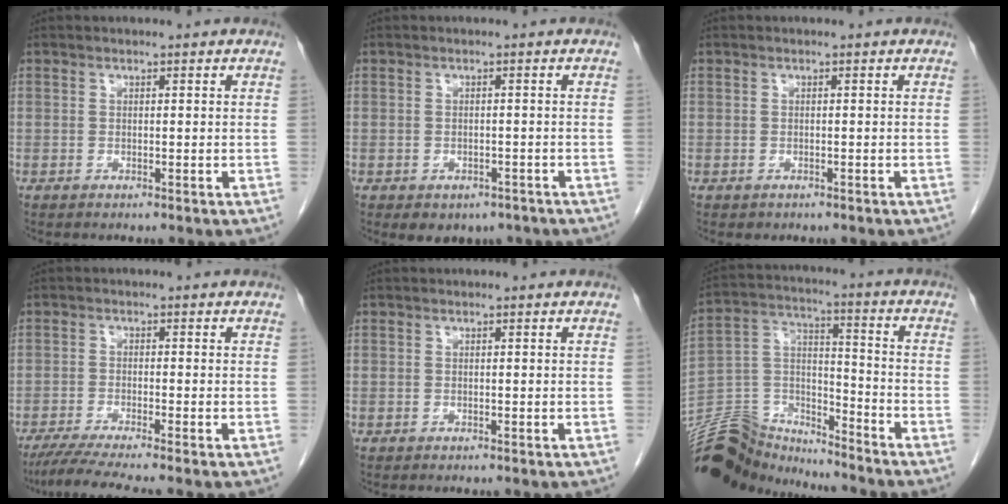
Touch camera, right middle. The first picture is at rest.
{"total": 4.8, "force": [-3.5, 3.0, 1.5], "torque": [-0.009, 0.006, -0.039]}
{"total": 0.5, "force": [-0.3, 0.4, 0.1], "torque": [-0.011, 0.001, -0.002]}
{"total": 6.6, "force": [-5.4, -1.0, 3.6], "torque": [-0.056, -0.022, -0.092]}
{"total": 0.0}
{"total": 15.2, "force": [-14.8, 2.9, 2.2], "torque": [-0.051, 0.038, -0.266]}